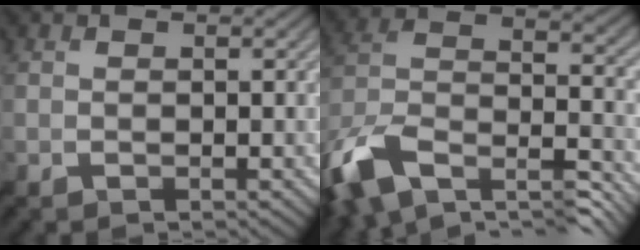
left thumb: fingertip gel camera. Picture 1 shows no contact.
{"total": 15.8, "force": [-9.5, 8.1, 9.7], "torque": [-0.252, -0.026, -0.144]}